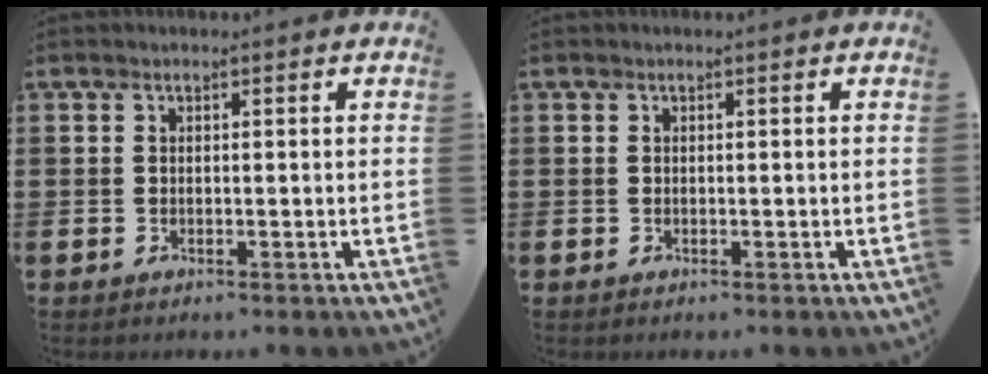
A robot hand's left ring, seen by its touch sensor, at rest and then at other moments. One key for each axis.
{"total": 0.0}